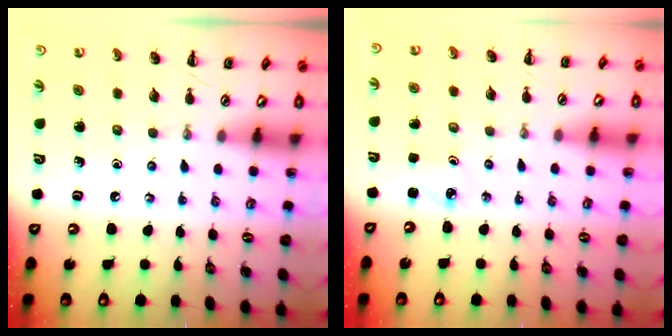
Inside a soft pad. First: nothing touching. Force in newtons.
{"total": 2.5, "press": 2.4, "slide": 0.8}